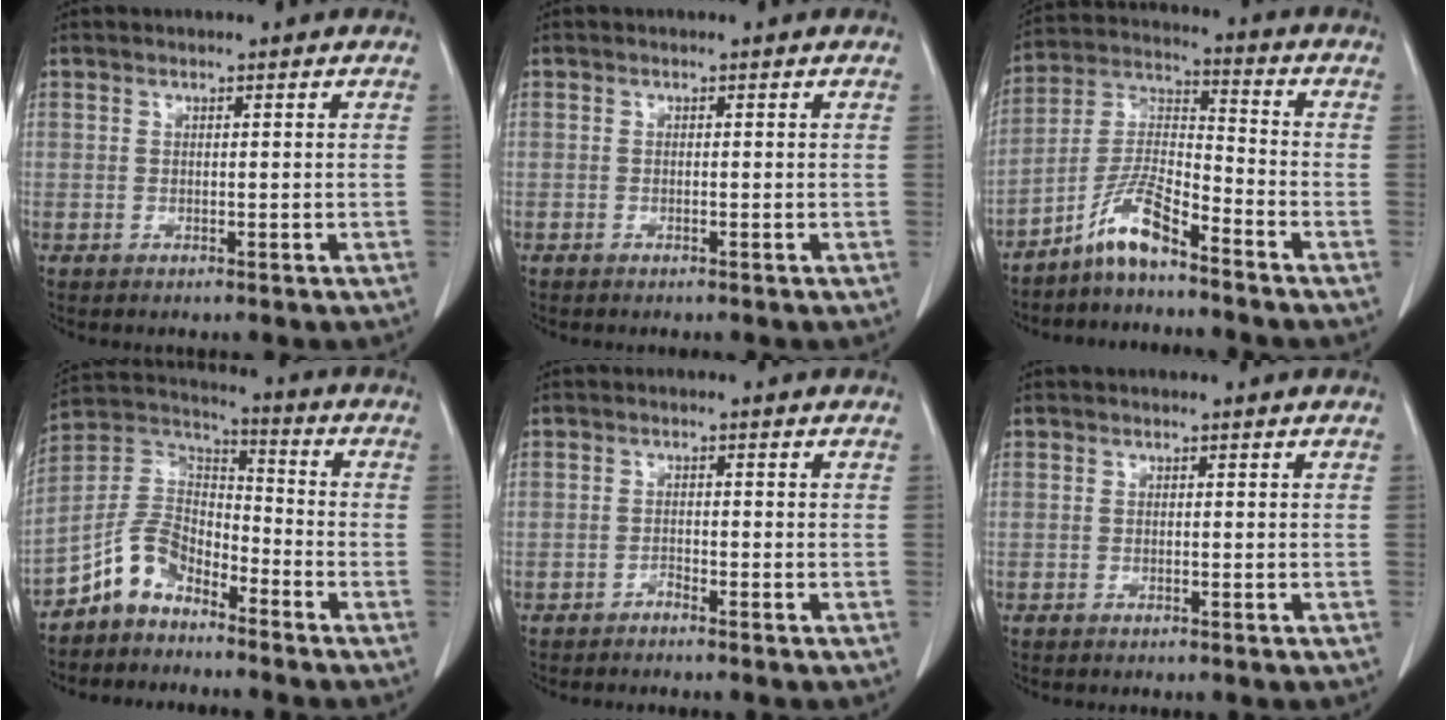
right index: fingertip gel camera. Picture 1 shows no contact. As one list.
[{"total": 0.0}, {"total": 8.3, "force": [-6.1, 1.3, 5.5], "torque": [-0.121, 0.006, -0.123]}, {"total": 8.5, "force": [-6.0, 4.8, 3.7], "torque": [-0.081, 0.030, -0.123]}, {"total": 1.0, "force": [-1.0, 0.0, 0.3], "torque": [-0.004, 0.002, -0.018]}, {"total": 0.0}]